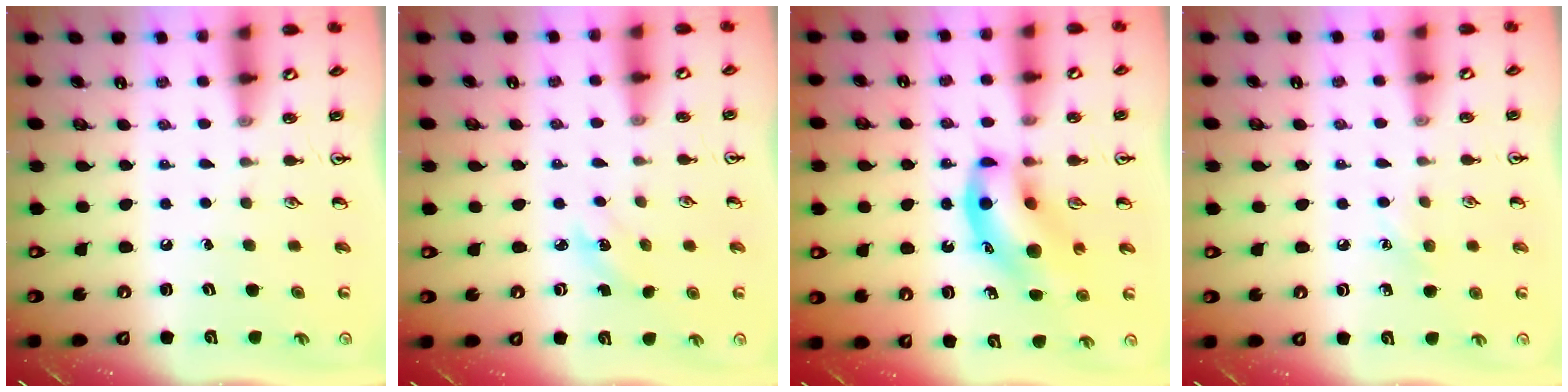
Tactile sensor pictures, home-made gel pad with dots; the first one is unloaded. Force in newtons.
{"total": 2.1, "press": 2.0, "slide": 0.8}
{"total": 11.5, "press": 11.1, "slide": 3.1}
{"total": 4.7, "press": 4.5, "slide": 1.4}